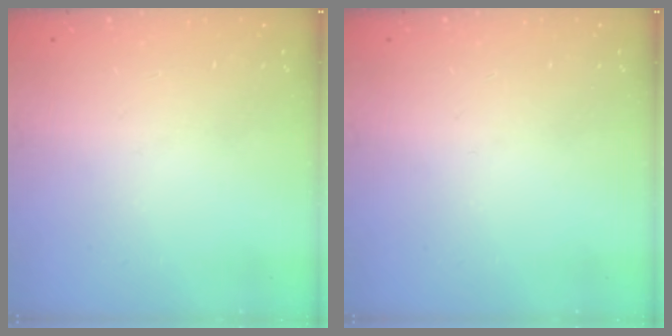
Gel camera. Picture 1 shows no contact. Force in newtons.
{"total": 0.0}